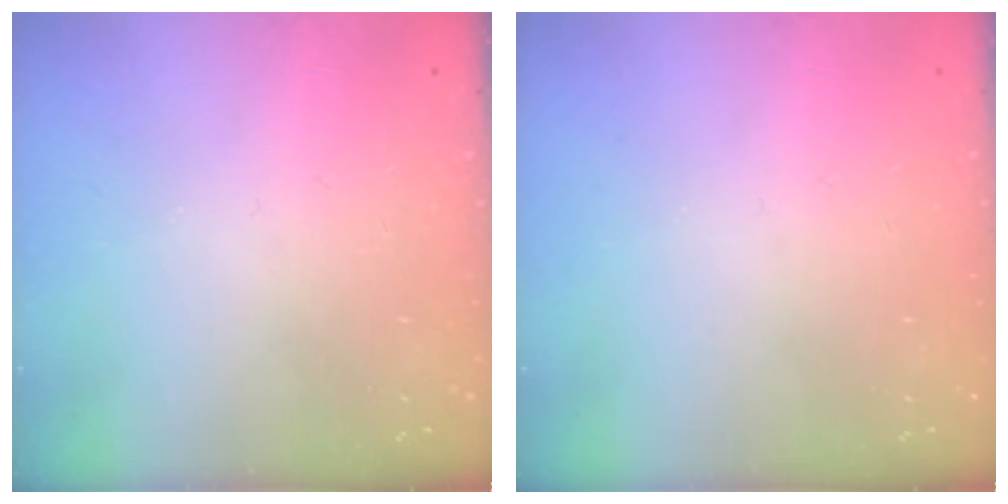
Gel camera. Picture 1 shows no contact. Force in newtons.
{"total": 0.0}